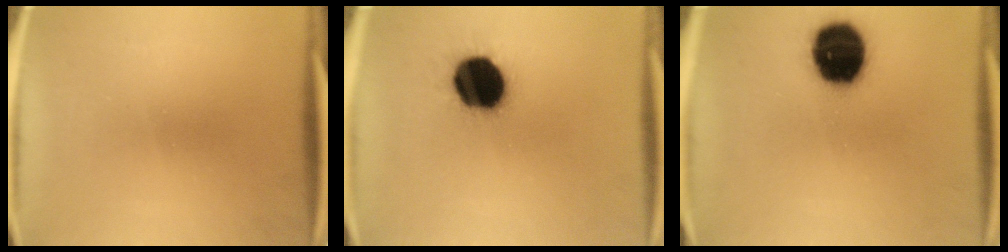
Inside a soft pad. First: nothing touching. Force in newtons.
{"total": 18.0}
{"total": 18.1}